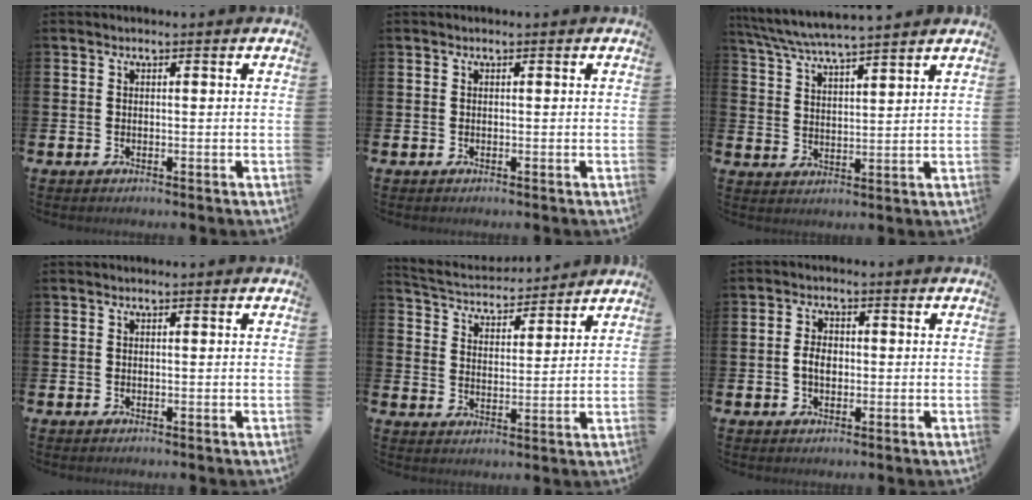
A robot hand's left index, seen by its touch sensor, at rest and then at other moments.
{"total": 0.0}
{"total": 5.9, "force": [5.7, 0.1, 1.7], "torque": [-0.057, -0.030, 0.101]}
{"total": 0.0}
{"total": 4.5, "force": [4.3, 1.1, 0.2], "torque": [-0.030, -0.032, 0.074]}
{"total": 3.1, "force": [-0.3, 2.0, 2.3], "torque": [-0.036, 0.005, -0.009]}